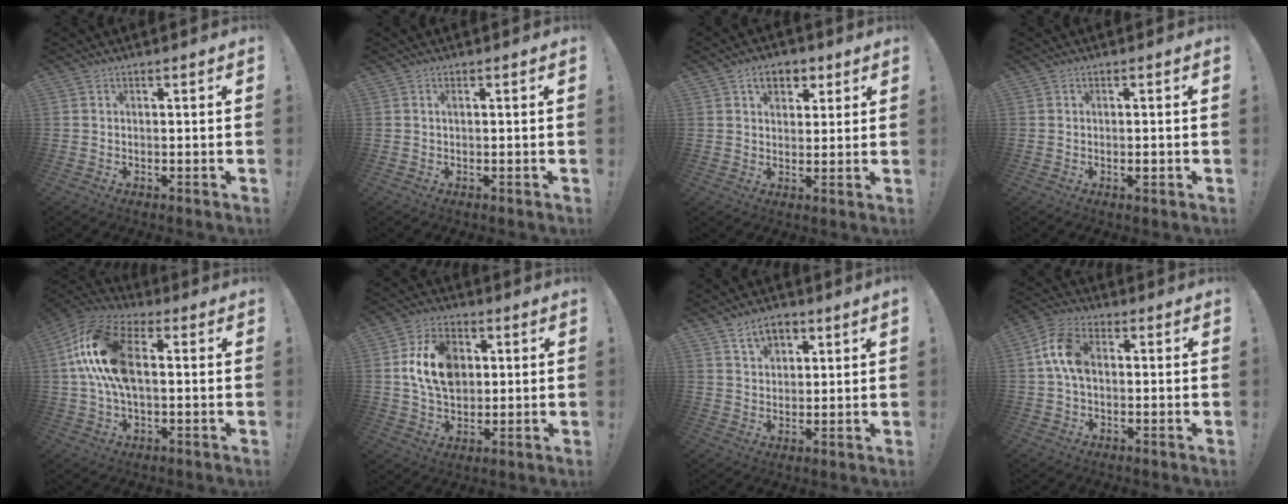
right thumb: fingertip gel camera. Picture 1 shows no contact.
{"total": 0.7, "force": [0.0, 0.1, 0.7], "torque": [-0.014, 0.002, 0.000]}
{"total": 7.1, "force": [3.4, 4.9, 3.8], "torque": [-0.053, -0.002, 0.063]}
{"total": 0.8, "force": [-0.1, 0.6, 0.5], "torque": [0.001, -0.002, -0.003]}
{"total": 17.2, "force": [2.1, 9.5, 14.1], "torque": [-0.278, 0.012, 0.040]}
{"total": 14.9, "force": [2.6, 10.9, 9.9], "torque": [-0.172, 0.005, 0.051]}
{"total": 6.7, "force": [4.2, 3.6, 3.7], "torque": [-0.057, -0.013, 0.077]}
{"total": 10.1, "force": [0.7, 6.6, 7.6], "torque": [-0.141, 0.010, 0.015]}